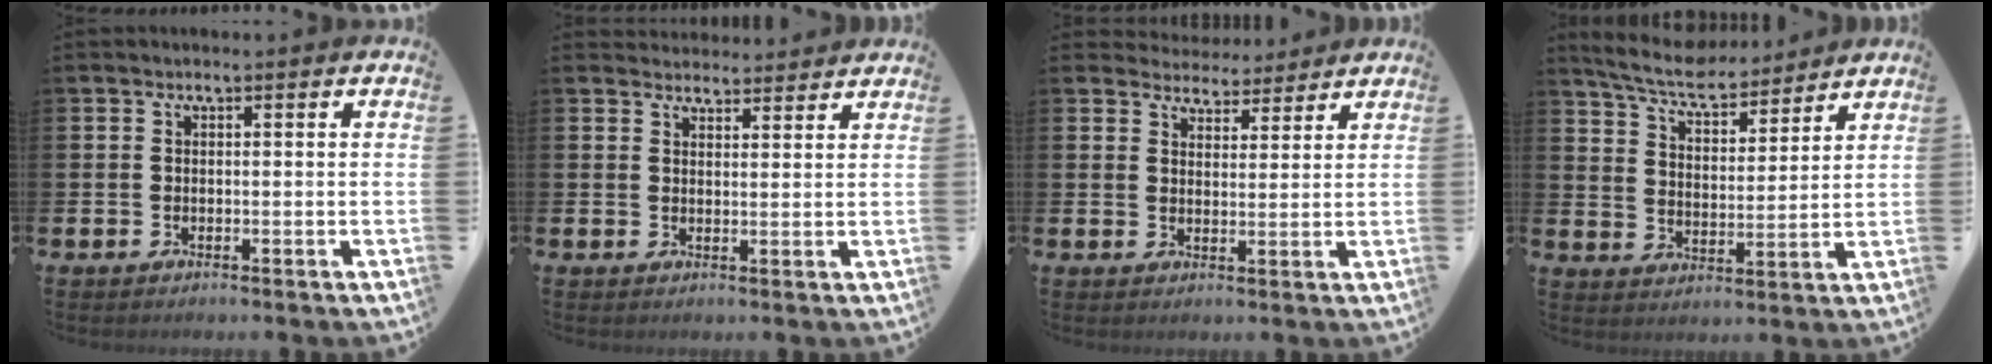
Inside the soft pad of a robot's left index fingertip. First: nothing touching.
{"total": 3.1, "force": [3.0, 0.8, -0.2], "torque": [0.006, -0.017, 0.053]}
{"total": 3.9, "force": [3.7, 1.2, -0.4], "torque": [-0.006, -0.025, 0.066]}
{"total": 7.1, "force": [6.7, 1.4, 2.0], "torque": [-0.071, -0.035, 0.120]}